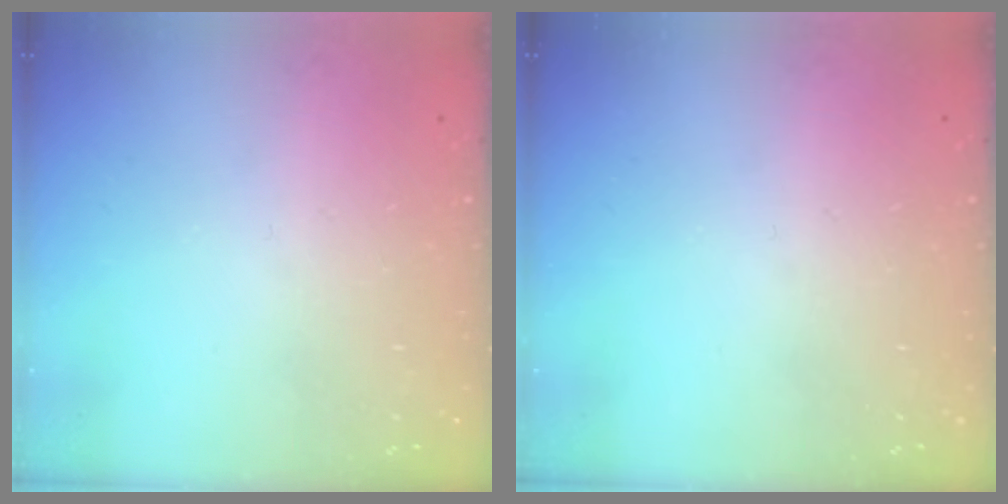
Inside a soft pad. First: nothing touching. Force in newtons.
{"total": 0.0}